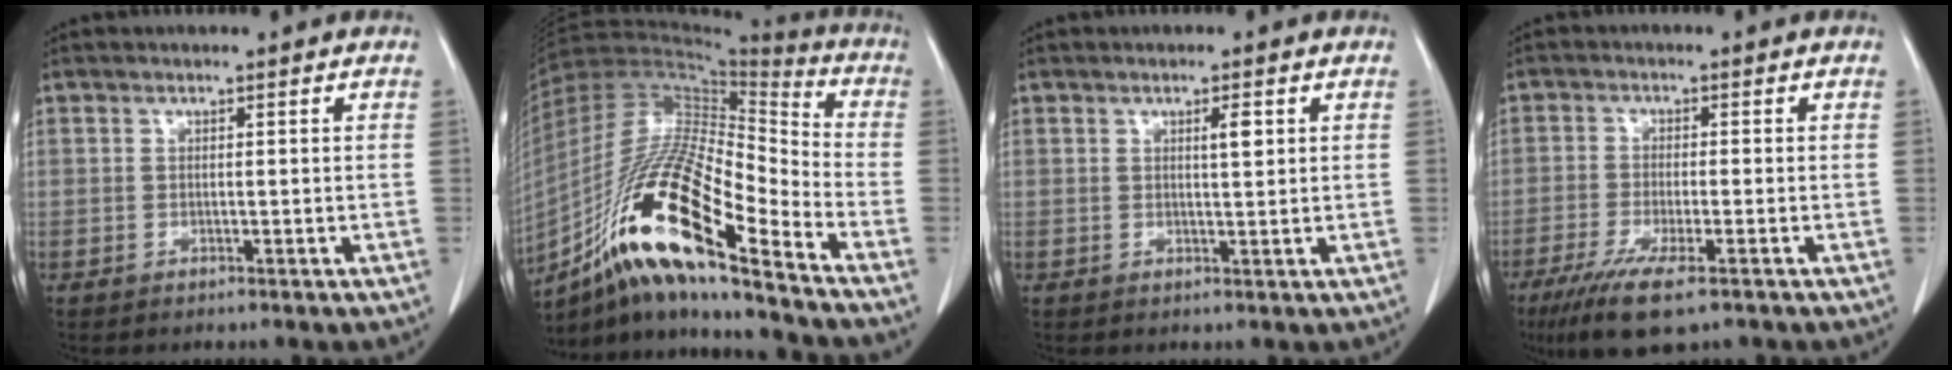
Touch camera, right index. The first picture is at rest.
{"total": 21.0, "force": [-11.9, 2.9, 17.0], "torque": [-0.339, -0.013, -0.215]}
{"total": 2.0, "force": [0.8, 0.2, 1.8], "torque": [-0.030, -0.002, 0.012]}
{"total": 8.7, "force": [-5.4, 1.3, 6.6], "torque": [-0.120, -0.024, -0.089]}